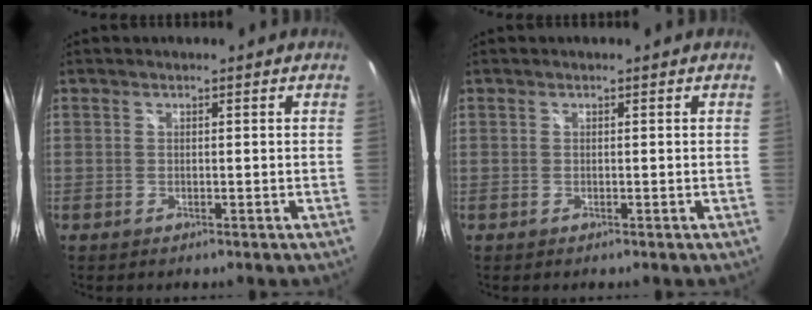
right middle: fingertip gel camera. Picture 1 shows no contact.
{"total": 0.0}